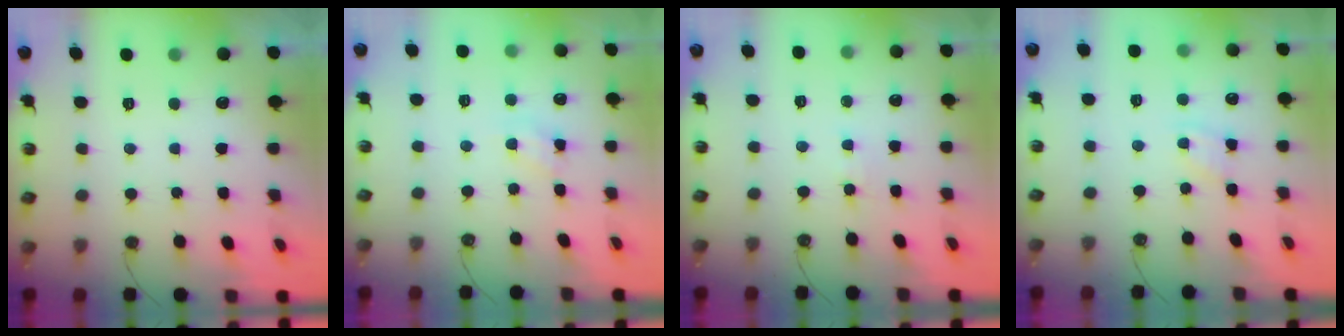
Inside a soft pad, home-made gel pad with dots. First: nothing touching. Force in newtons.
{"total": 4.1, "press": 4.1, "slide": 0.3}
{"total": 3.4, "press": 3.4, "slide": 0.3}
{"total": 3.4, "press": 3.4, "slide": 0.5}